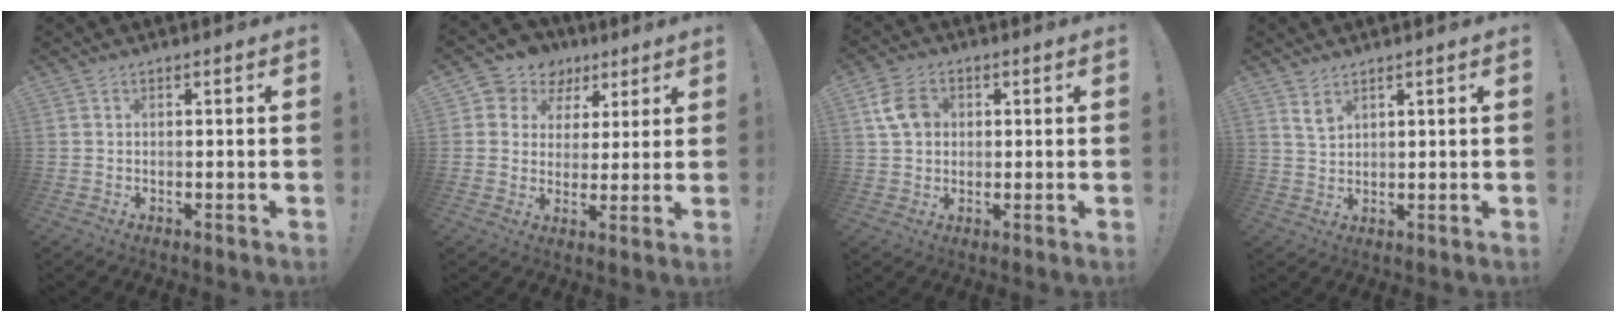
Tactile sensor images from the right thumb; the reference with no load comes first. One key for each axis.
{"total": 8.6, "fx": 3.8, "fy": 7.4, "fz": 2.0, "tx": -0.027, "ty": -0.022, "tz": 0.076}
{"total": 8.1, "fx": 2.1, "fy": 6.2, "fz": 4.7, "tx": -0.090, "ty": 0.011, "tz": 0.044}
{"total": 3.9, "fx": 2.7, "fy": 2.2, "fz": 1.7, "tx": -0.019, "ty": -0.021, "tz": 0.049}